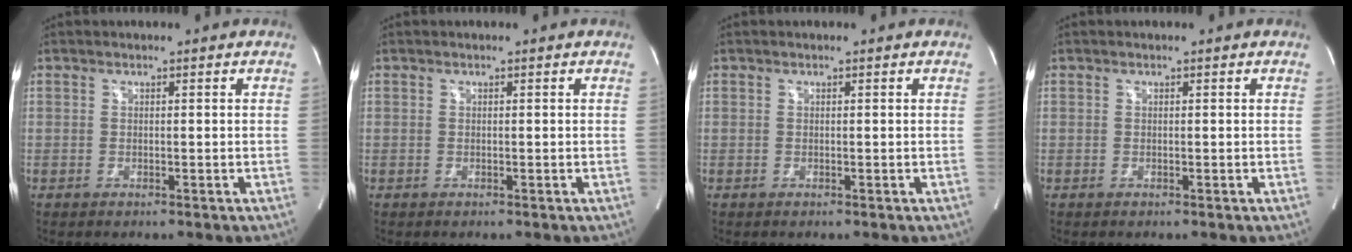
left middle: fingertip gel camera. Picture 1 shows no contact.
{"total": 0.0}
{"total": 0.0}
{"total": 0.0}